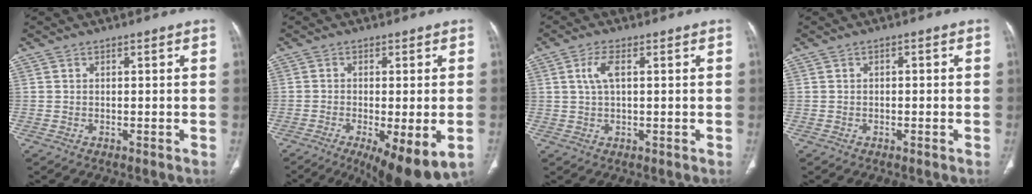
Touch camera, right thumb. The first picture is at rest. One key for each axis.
{"total": 13.1, "fx": -5.9, "fy": 3.8, "fz": 11.1, "tx": -0.153, "ty": -0.013, "tz": -0.082}
{"total": 3.9, "fx": 1.0, "fy": 1.5, "fz": 3.5, "tx": -0.084, "ty": 0.009, "tz": 0.021}
{"total": 0.7, "fx": -0.1, "fy": 0.5, "fz": 0.5, "tx": -0.001, "ty": 0.002, "tz": -0.005}